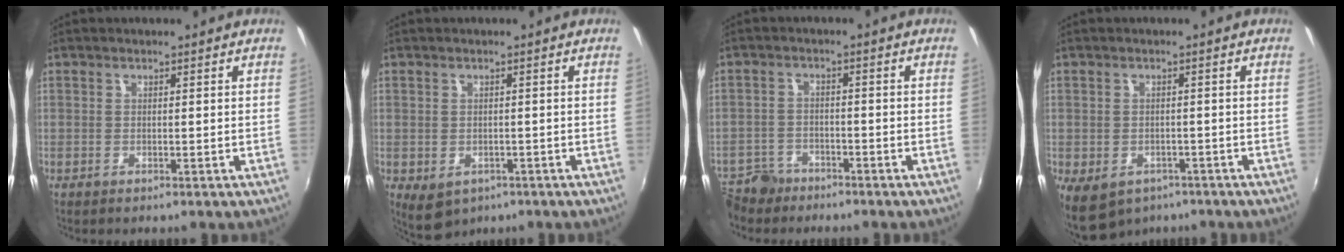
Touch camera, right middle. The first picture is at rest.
{"total": 4.4, "force": [-1.7, 3.3, 2.3], "torque": [-0.043, -0.013, -0.017]}
{"total": 7.0, "force": [-5.6, 4.1, 1.2], "torque": [-0.044, 0.008, -0.103]}
{"total": 8.0, "force": [-4.9, 5.1, 3.7], "torque": [-0.077, -0.026, -0.061]}